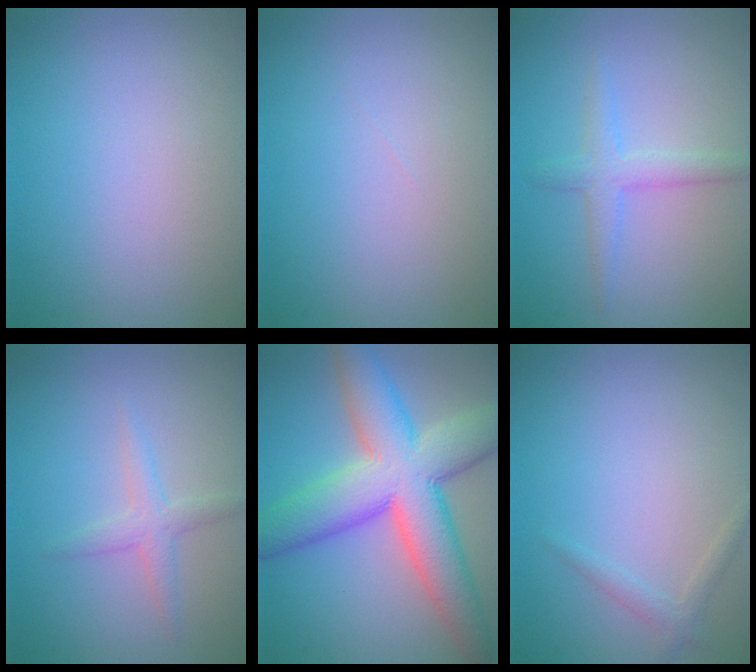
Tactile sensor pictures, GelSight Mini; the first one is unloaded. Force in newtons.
{"total": 0.0}
{"total": 2.3, "press": 2.3, "slide": 0.2}
{"total": 1.8, "press": 1.8, "slide": 0.0}
{"total": 10.9, "press": 10.9, "slide": 0.4}
{"total": 1.1, "press": 1.1, "slide": 0.1}